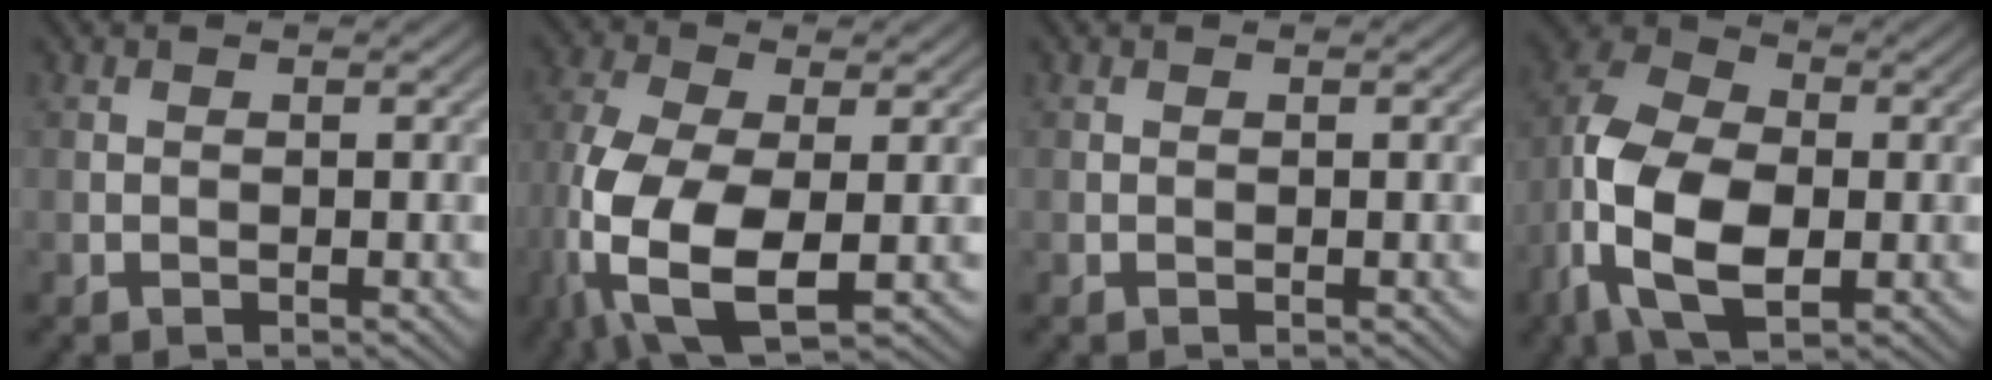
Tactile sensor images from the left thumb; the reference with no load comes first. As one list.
[{"total": 13.8, "force": [-3.9, 6.6, 11.4], "torque": [-0.292, -0.028, -0.069]}, {"total": 0.0}, {"total": 13.5, "force": [-3.6, 7.7, 10.5], "torque": [-0.247, -0.011, -0.076]}]